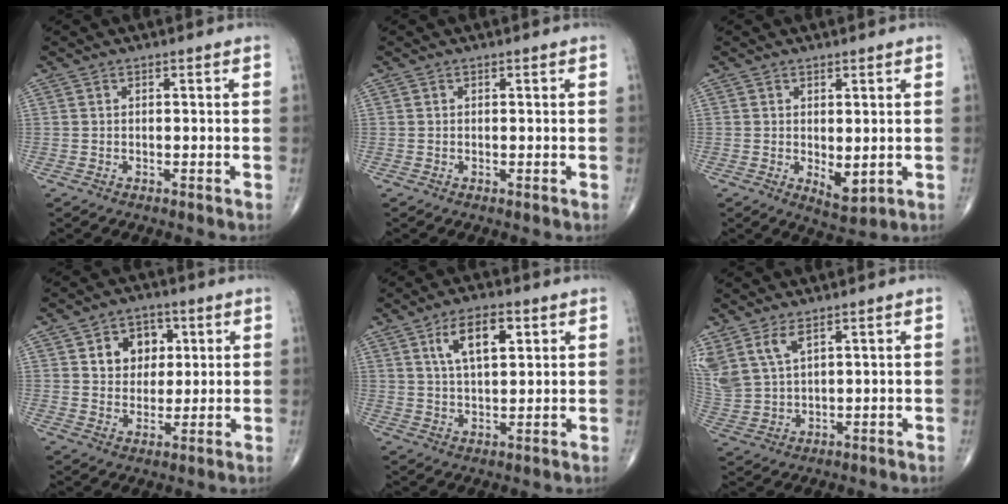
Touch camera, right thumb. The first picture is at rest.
{"total": 0.0}
{"total": 4.1, "force": [-0.2, 1.9, 3.7], "torque": [-0.046, -0.014, 0.006]}
{"total": 8.3, "force": [2.6, 6.6, 4.3], "torque": [-0.024, -0.007, 0.041]}
{"total": 9.0, "force": [3.7, 4.0, 7.1], "torque": [-0.109, -0.010, 0.067]}
{"total": 9.2, "force": [5.1, 4.6, 6.0], "torque": [-0.136, -0.013, 0.119]}